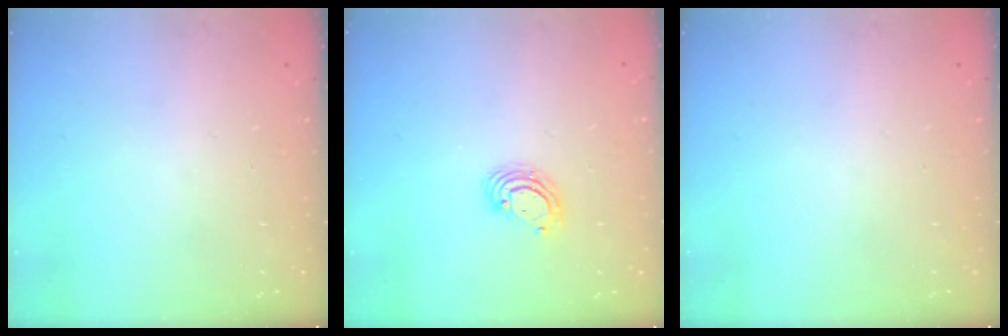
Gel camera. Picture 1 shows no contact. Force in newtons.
{"total": 4.4, "press": 4.4, "slide": 0.4}
{"total": 0.0}